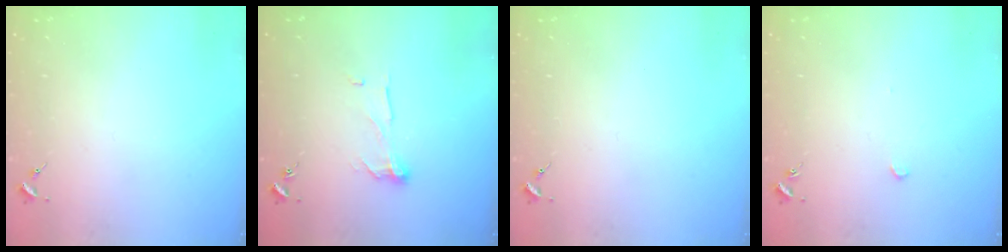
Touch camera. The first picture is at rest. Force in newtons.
{"total": 7.5, "press": 7.5, "slide": 0.2}
{"total": 0.0}
{"total": 2.7, "press": 2.6, "slide": 0.3}